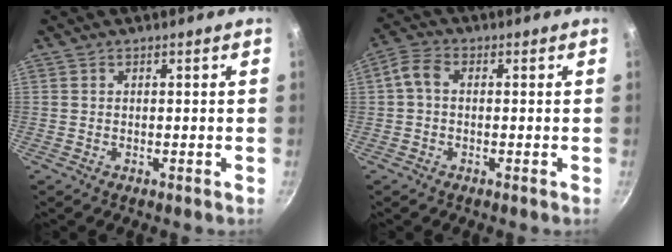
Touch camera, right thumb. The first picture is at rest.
{"total": 3.9, "force": [-0.1, 2.8, 2.7], "torque": [-0.059, 0.017, -0.013]}